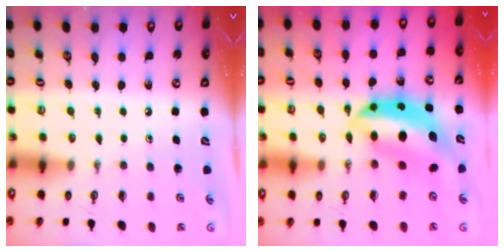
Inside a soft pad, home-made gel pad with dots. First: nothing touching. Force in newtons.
{"total": 12.2, "press": 12.1, "slide": 1.0}